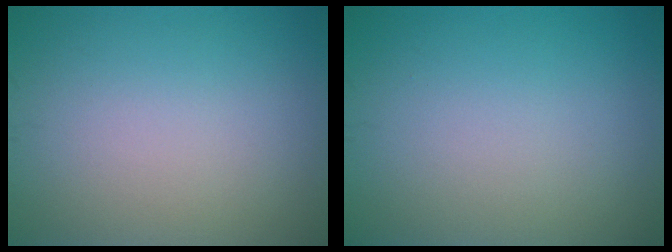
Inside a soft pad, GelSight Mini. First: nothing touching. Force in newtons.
{"total": 0.0}